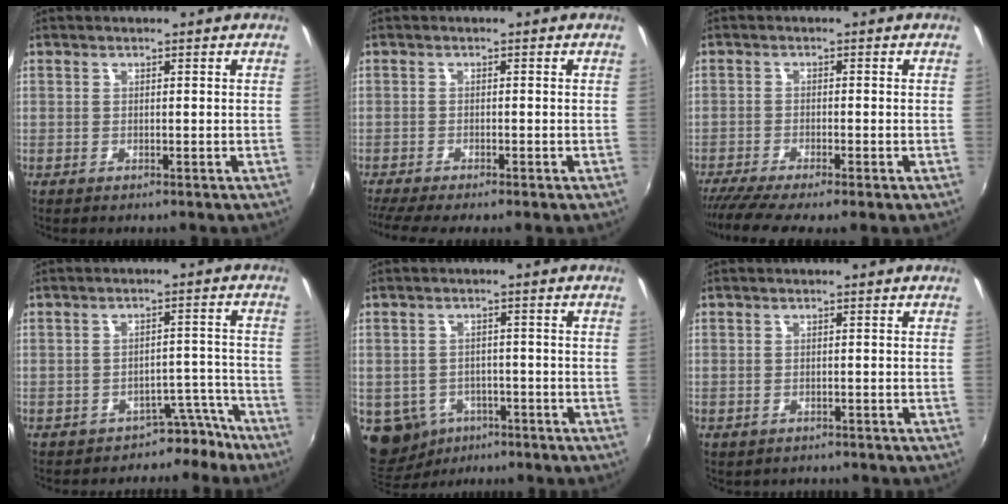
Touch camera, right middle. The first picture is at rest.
{"total": 4.9, "force": [-4.1, -0.4, 2.6], "torque": [-0.061, -0.022, -0.073]}
{"total": 6.0, "force": [-4.9, -0.4, 3.5], "torque": [-0.082, -0.027, -0.089]}
{"total": 5.1, "force": [-4.4, 2.6, 0.1], "torque": [0.012, 0.040, -0.054]}
{"total": 8.8, "force": [-4.4, 7.0, 3.0], "torque": [-0.097, -0.008, -0.057]}
{"total": 0.7, "force": [-0.5, 0.5, 0.0], "torque": [-0.001, -0.003, -0.005]}